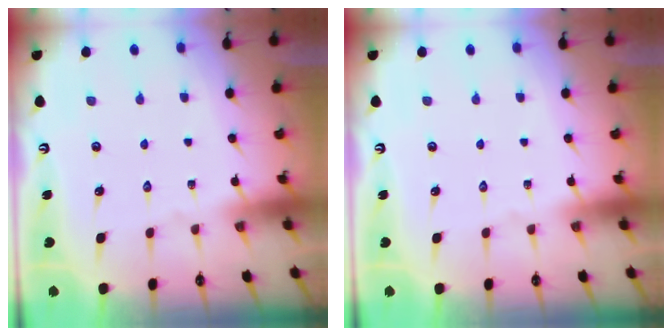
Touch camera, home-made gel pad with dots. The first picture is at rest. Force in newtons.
{"total": 0.0}